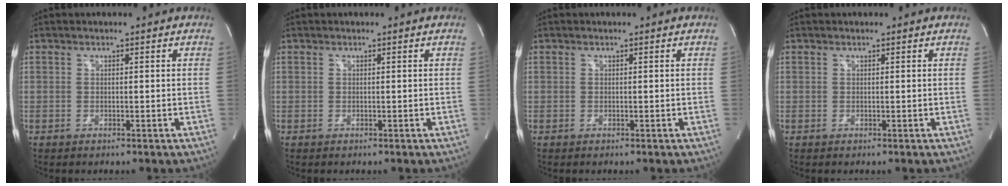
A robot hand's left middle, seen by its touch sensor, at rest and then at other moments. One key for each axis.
{"total": 0.0}
{"total": 0.0}
{"total": 0.0}